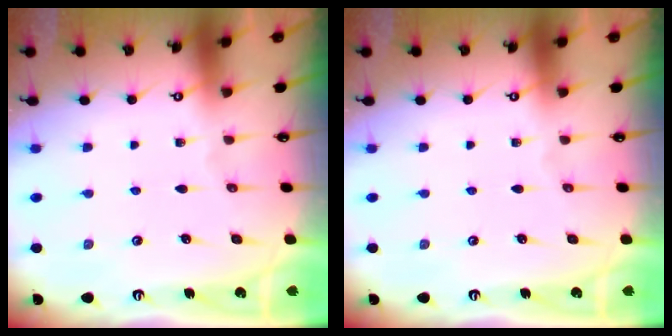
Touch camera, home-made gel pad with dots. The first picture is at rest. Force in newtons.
{"total": 0.0}